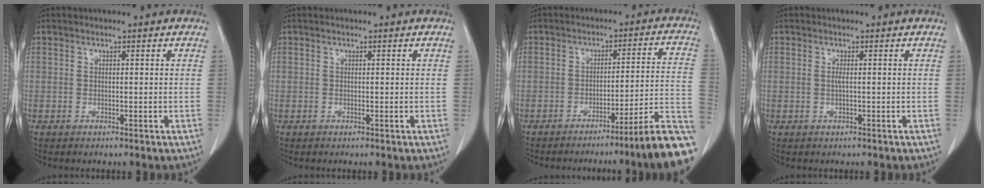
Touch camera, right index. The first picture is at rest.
{"total": 0.0}
{"total": 14.5, "force": [-10.8, -1.2, 9.7], "torque": [-0.042, 0.033, -0.148]}
{"total": 0.8, "force": [-0.1, 0.0, 0.8], "torque": [-0.020, -0.001, -0.002]}